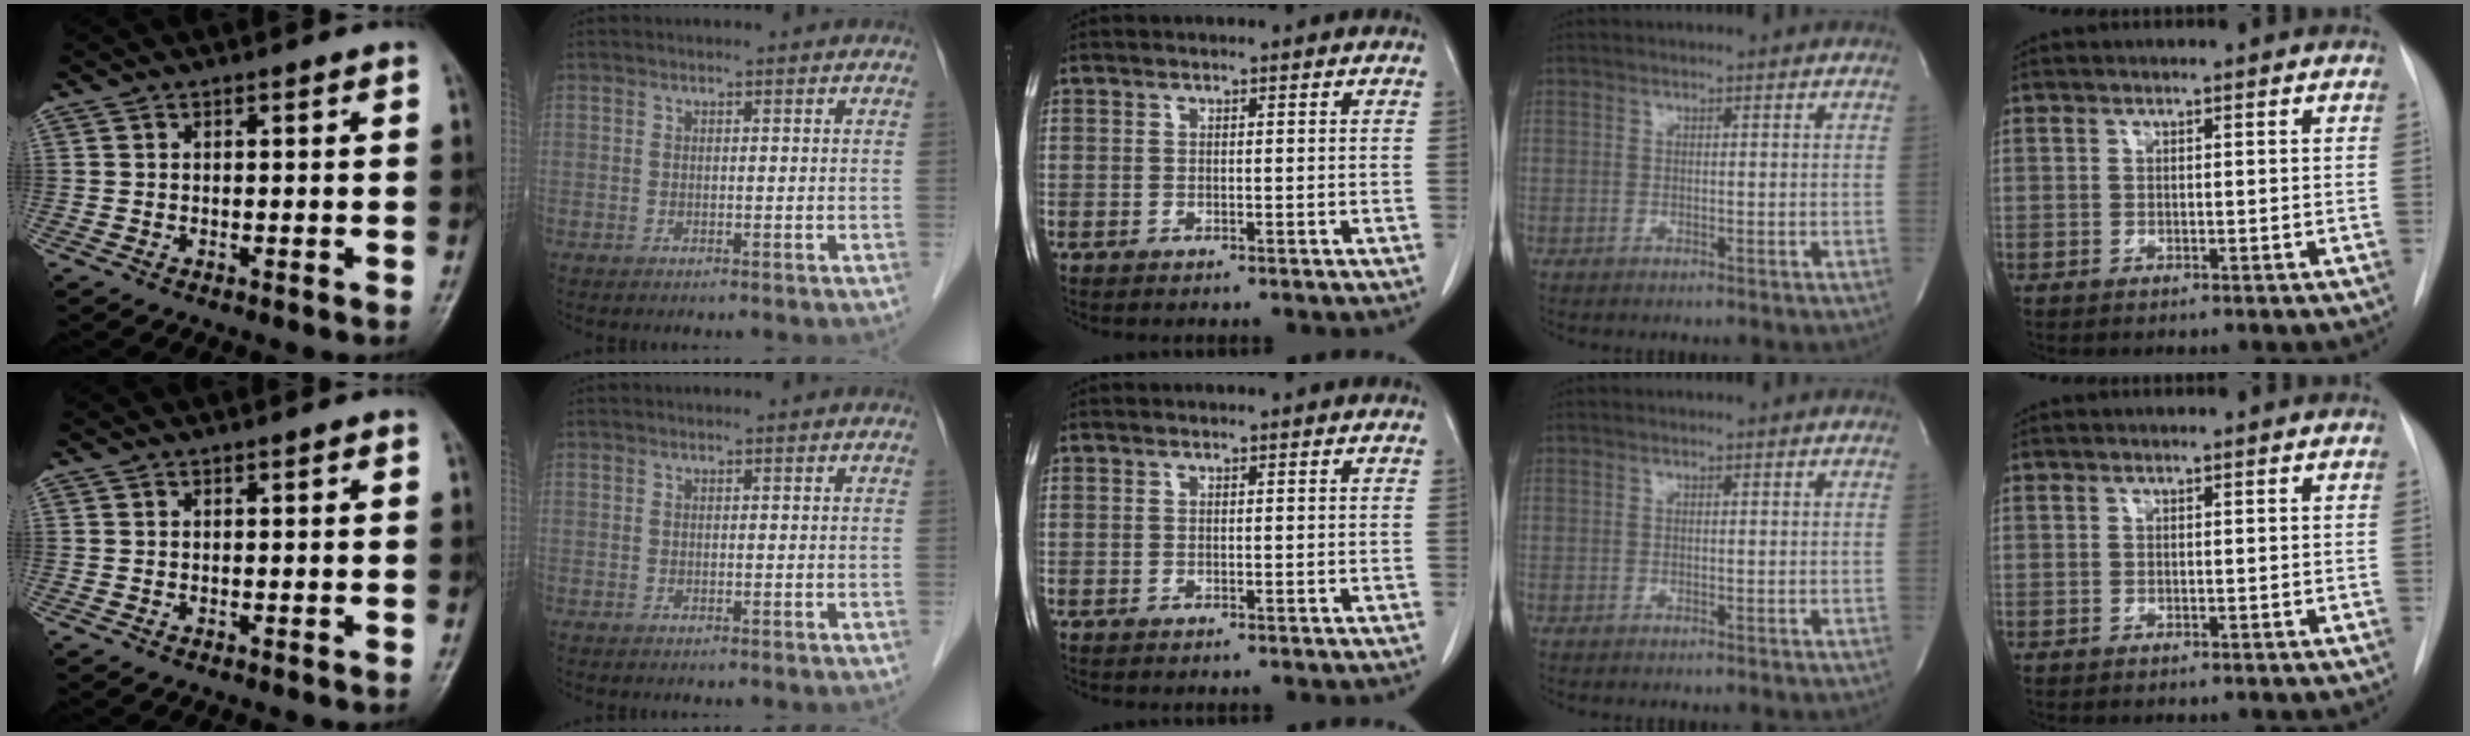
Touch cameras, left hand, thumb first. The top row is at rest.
{}